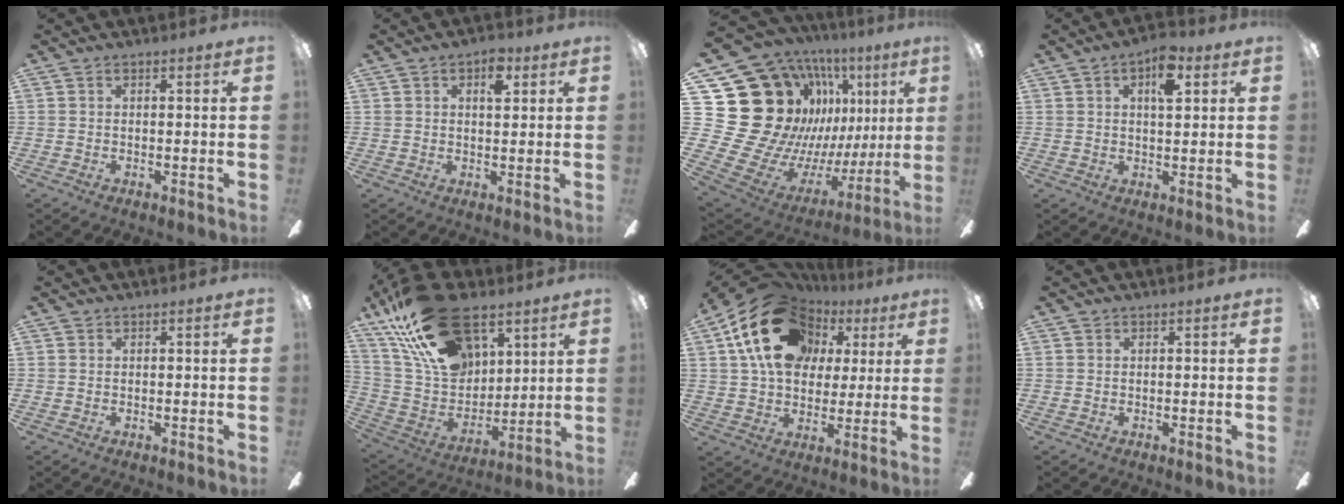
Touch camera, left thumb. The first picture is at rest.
{"total": 5.4, "force": [2.6, 3.0, 3.6], "torque": [-0.037, -0.006, 0.038]}
{"total": 26.5, "force": [7.7, 20.0, 15.7], "torque": [-0.309, -0.111, 0.209]}
{"total": 7.4, "force": [3.4, 3.6, 5.5], "torque": [-0.074, -0.005, 0.054]}
{"total": 0.0}
{"total": 26.2, "force": [15.9, 14.5, 14.9], "torque": [-0.282, -0.076, 0.288]}
{"total": 20.9, "force": [8.5, 15.2, 11.6], "torque": [-0.201, -0.017, 0.159]}
{"total": 0.0}